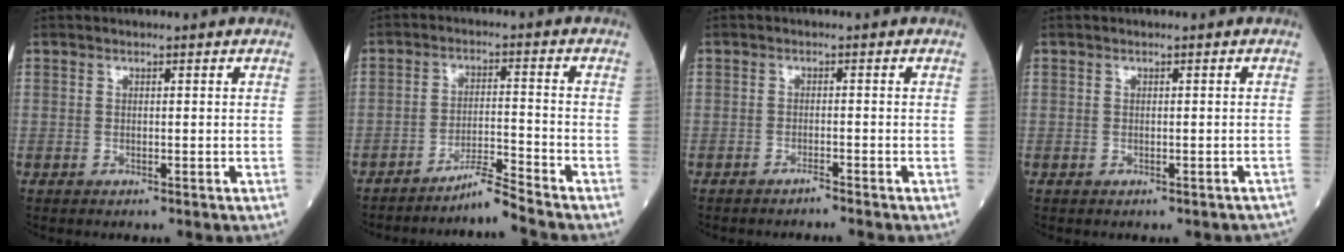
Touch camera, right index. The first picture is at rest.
{"total": 5.0, "force": [-4.5, -1.9, 1.0], "torque": [-0.018, -0.014, -0.083]}
{"total": 1.2, "force": [-1.1, -0.3, 0.2], "torque": [-0.004, 0.000, -0.018]}
{"total": 1.7, "force": [-1.3, 1.0, 0.3], "torque": [0.006, 0.007, -0.018]}